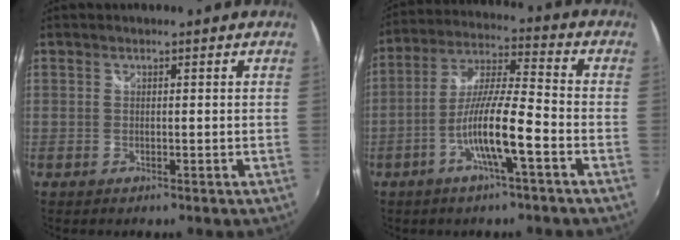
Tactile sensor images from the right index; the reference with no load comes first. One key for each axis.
{"total": 11.1, "fx": -4.8, "fy": 0.7, "fz": 9.9, "tx": -0.199, "ty": 0.001, "tz": -0.092}